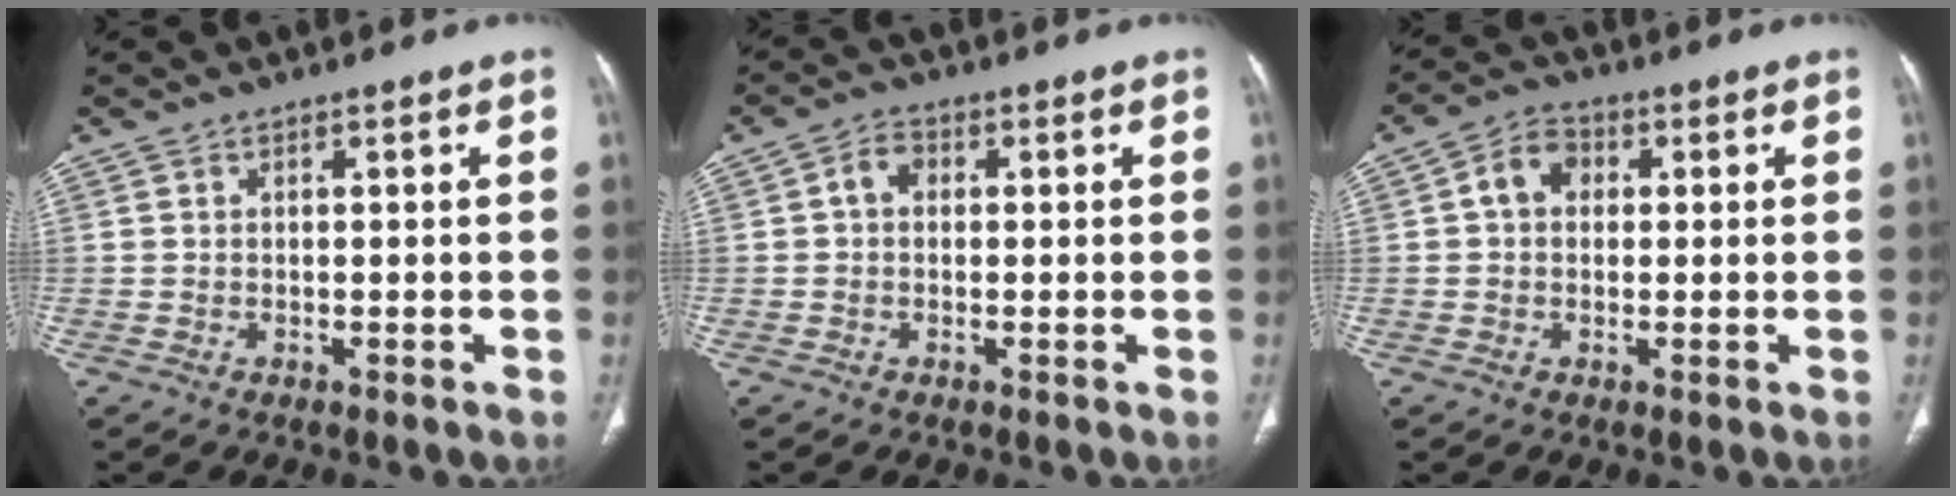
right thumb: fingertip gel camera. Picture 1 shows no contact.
{"total": 3.1, "force": [0.3, 2.4, 1.9], "torque": [-0.026, 0.014, -0.001]}
{"total": 5.5, "force": [0.8, 4.3, 3.4], "torque": [-0.045, 0.014, 0.006]}